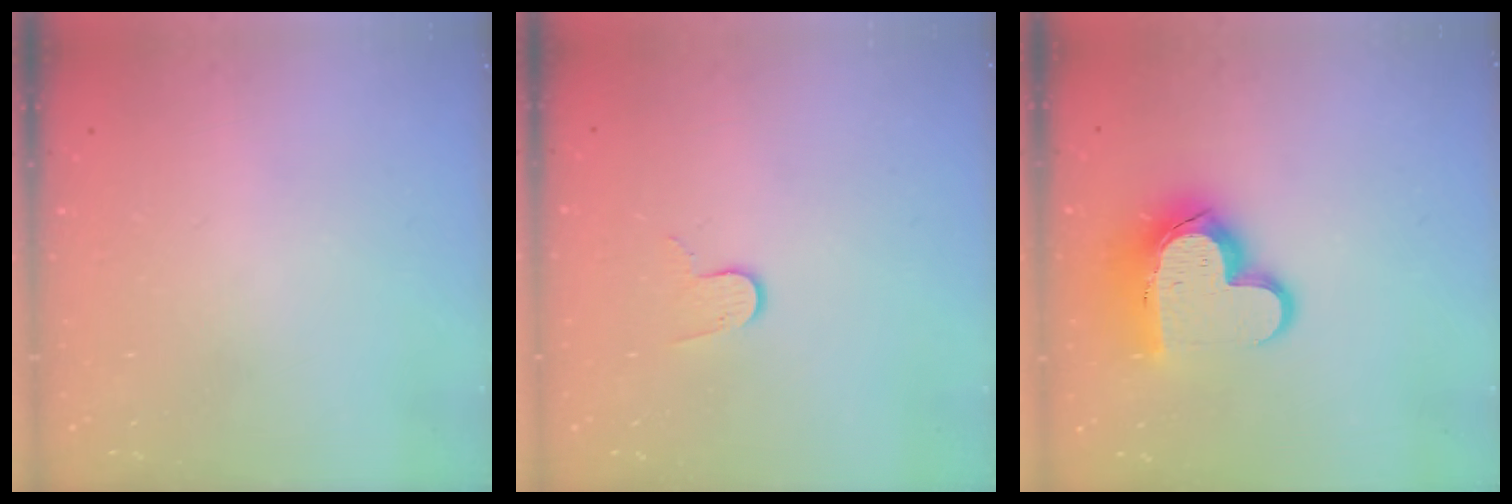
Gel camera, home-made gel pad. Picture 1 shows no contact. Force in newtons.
{"total": 6.0, "press": 6.0, "slide": 0.2}
{"total": 15.5, "press": 15.5, "slide": 1.3}